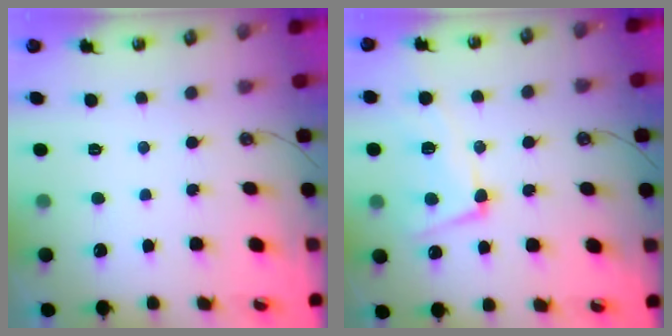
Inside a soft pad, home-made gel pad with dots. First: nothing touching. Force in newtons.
{"total": 7.4, "press": 7.3, "slide": 1.6}